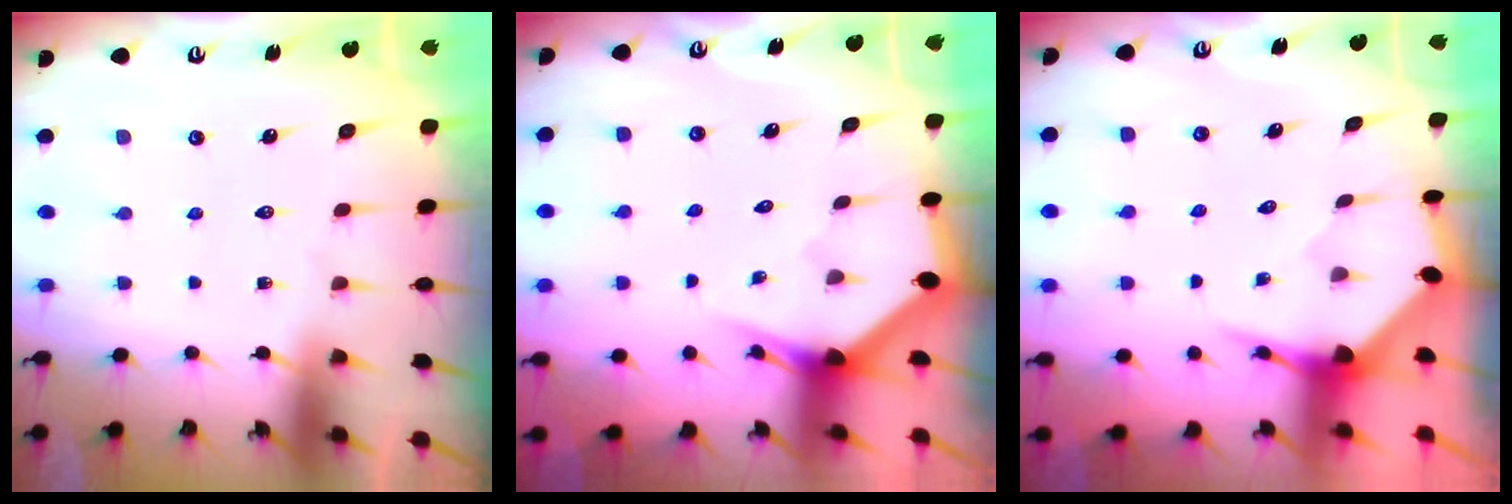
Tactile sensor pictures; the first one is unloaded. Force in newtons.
{"total": 2.7, "press": 2.7, "slide": 0.1}
{"total": 3.6, "press": 3.6, "slide": 0.4}